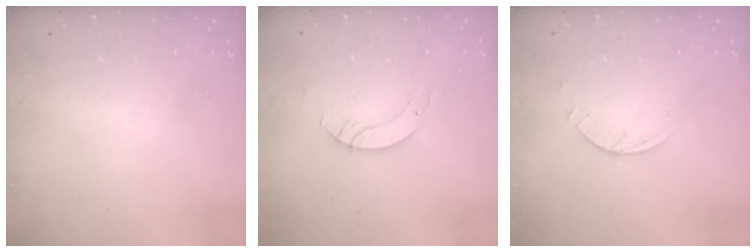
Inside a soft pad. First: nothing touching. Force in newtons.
{"total": 3.8, "press": 3.7, "slide": 0.4}
{"total": 2.5, "press": 2.4, "slide": 0.3}